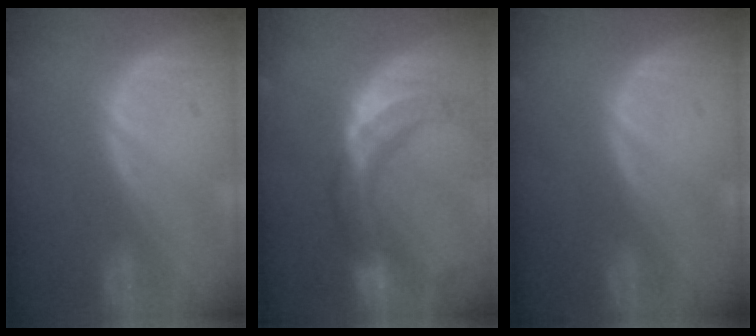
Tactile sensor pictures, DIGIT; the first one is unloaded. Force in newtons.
{"total": 11.4, "press": 9.6, "slide": 6.1}
{"total": 0.0}